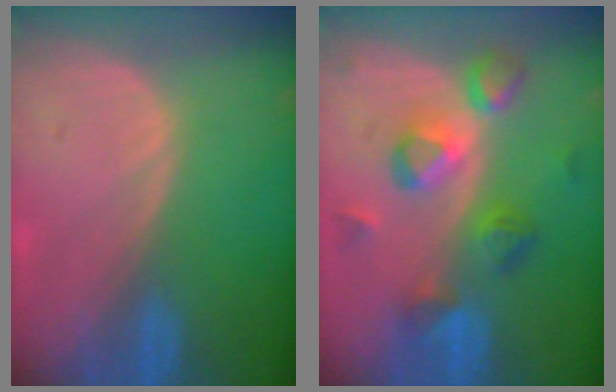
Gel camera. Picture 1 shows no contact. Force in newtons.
{"total": 7.6, "press": 7.5, "slide": 0.6}